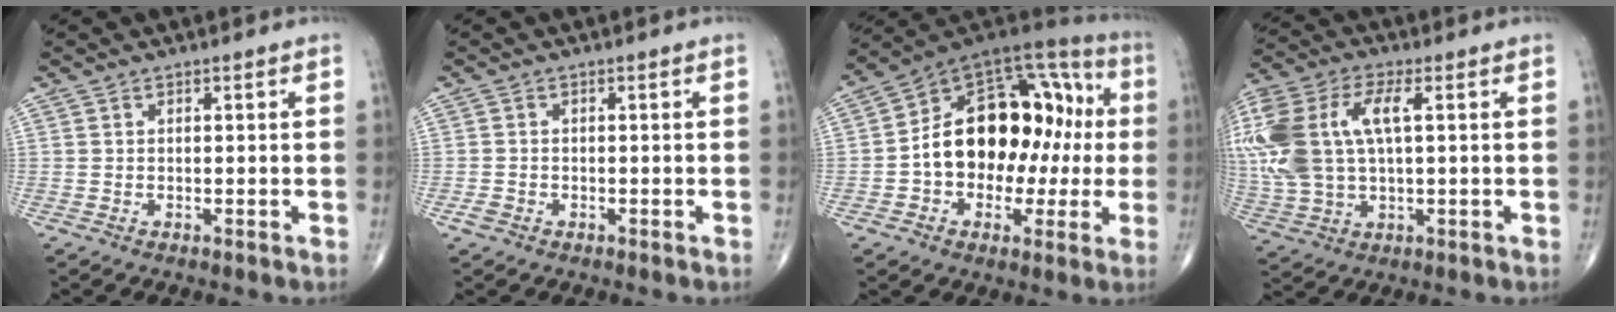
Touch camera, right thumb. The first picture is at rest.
{"total": 1.6, "force": [-0.9, 1.1, 0.6], "torque": [-0.014, 0.005, -0.016]}
{"total": 23.2, "force": [-0.2, 15.2, 17.5], "torque": [-0.238, 0.057, 0.000]}
{"total": 20.0, "force": [3.5, 10.4, 16.8], "torque": [-0.403, 0.019, 0.064]}